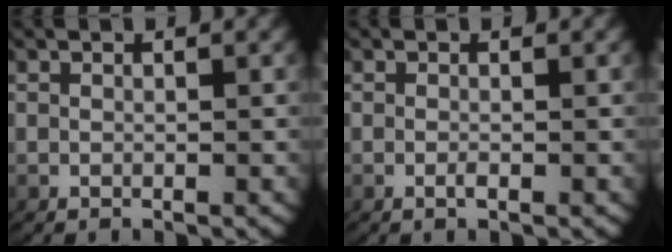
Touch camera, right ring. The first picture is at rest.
{"total": 0.7, "force": [-0.4, 0.2, 0.5], "torque": [-0.010, 0.000, -0.008]}